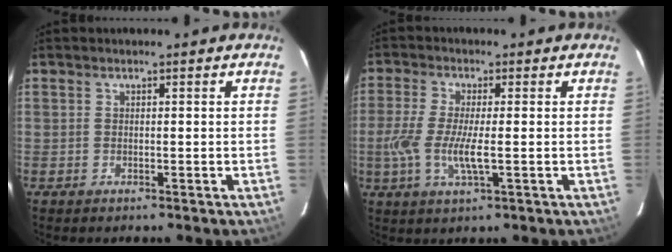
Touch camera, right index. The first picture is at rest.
{"total": 7.6, "force": [-1.5, 1.5, 7.3], "torque": [-0.157, -0.009, -0.033]}